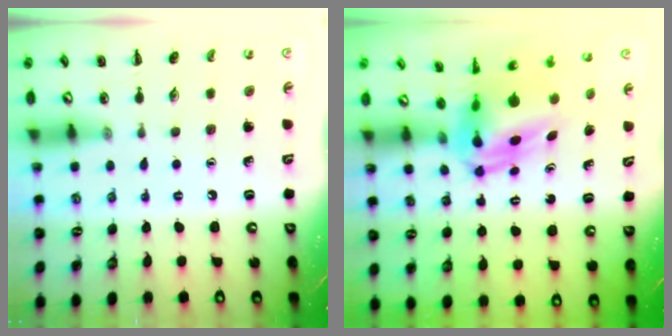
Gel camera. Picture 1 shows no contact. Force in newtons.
{"total": 5.4, "press": 5.1, "slide": 1.6}